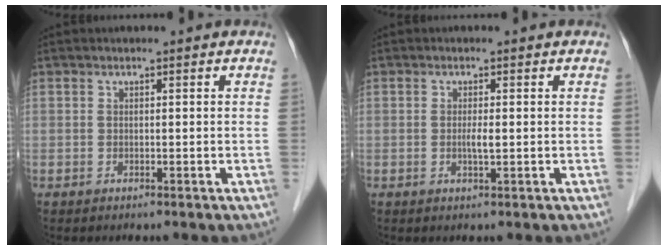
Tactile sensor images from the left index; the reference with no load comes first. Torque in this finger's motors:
{"motor_torque": [0.43, 0.29, 0.00, 0.02]}